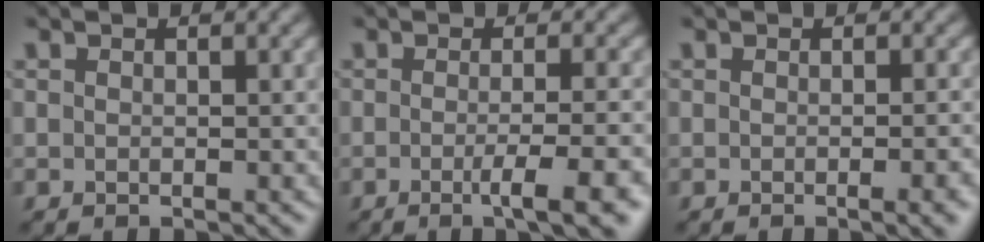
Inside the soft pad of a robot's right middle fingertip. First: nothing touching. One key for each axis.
{"total": 4.7, "fx": -1.5, "fy": 1.0, "fz": 4.4, "tx": -0.056, "ty": -0.005, "tz": -0.025}
{"total": 2.7, "fx": -0.7, "fy": 0.8, "fz": 2.4, "tx": -0.022, "ty": -0.002, "tz": -0.010}